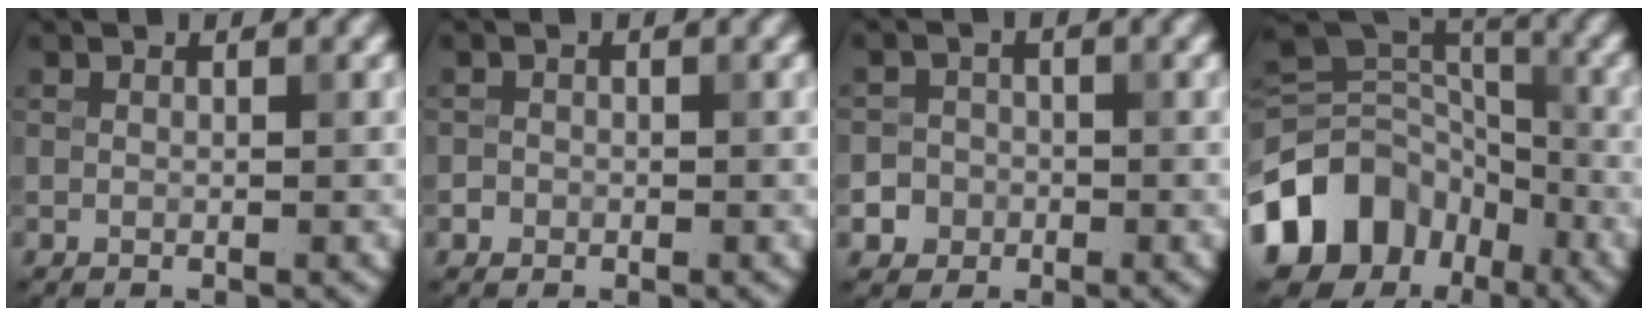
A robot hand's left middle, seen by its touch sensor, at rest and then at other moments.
{"total": 0.8, "force": [-0.4, 0.7, 0.0], "torque": [0.004, -0.001, -0.006]}
{"total": 3.4, "force": [-1.5, 3.0, 0.5], "torque": [0.019, -0.001, -0.034]}
{"total": 11.5, "force": [-5.6, 8.8, 4.8], "torque": [-0.103, 0.021, -0.112]}